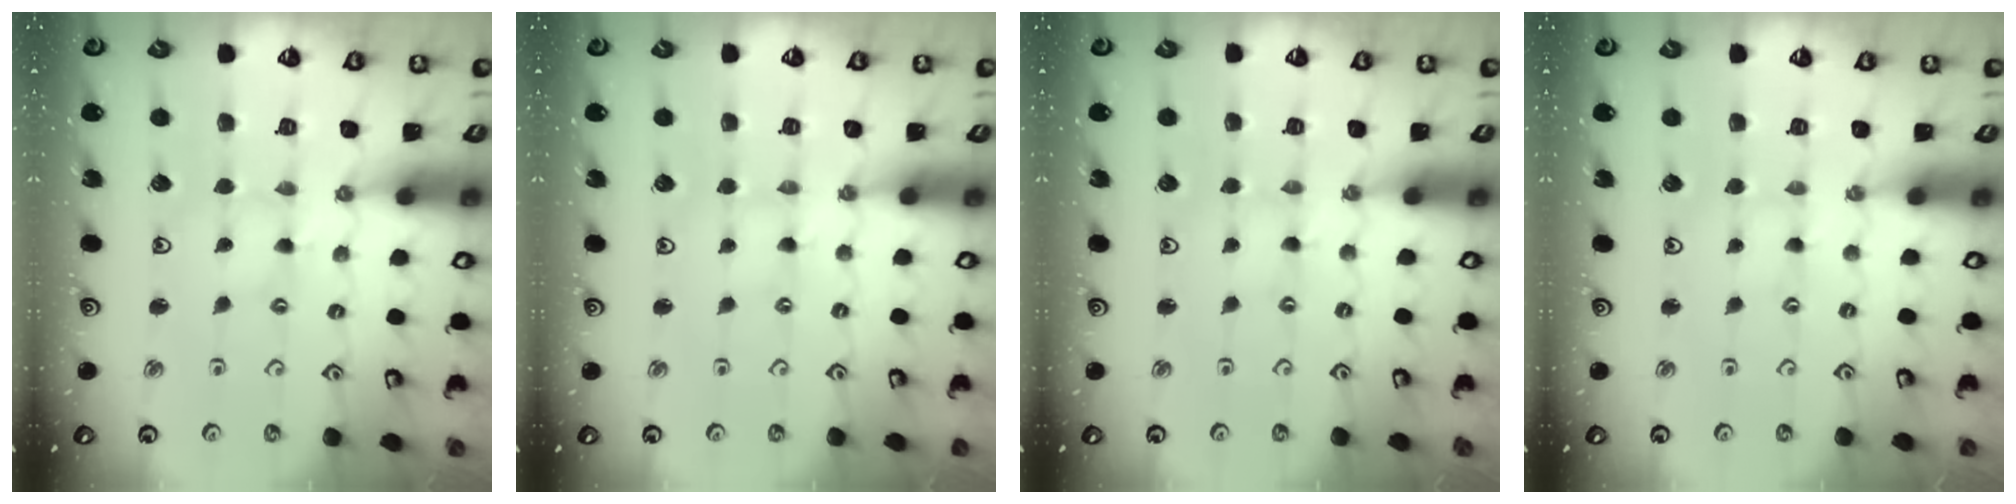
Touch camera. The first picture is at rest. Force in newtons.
{"total": 0.0}
{"total": 0.0}
{"total": 0.0}